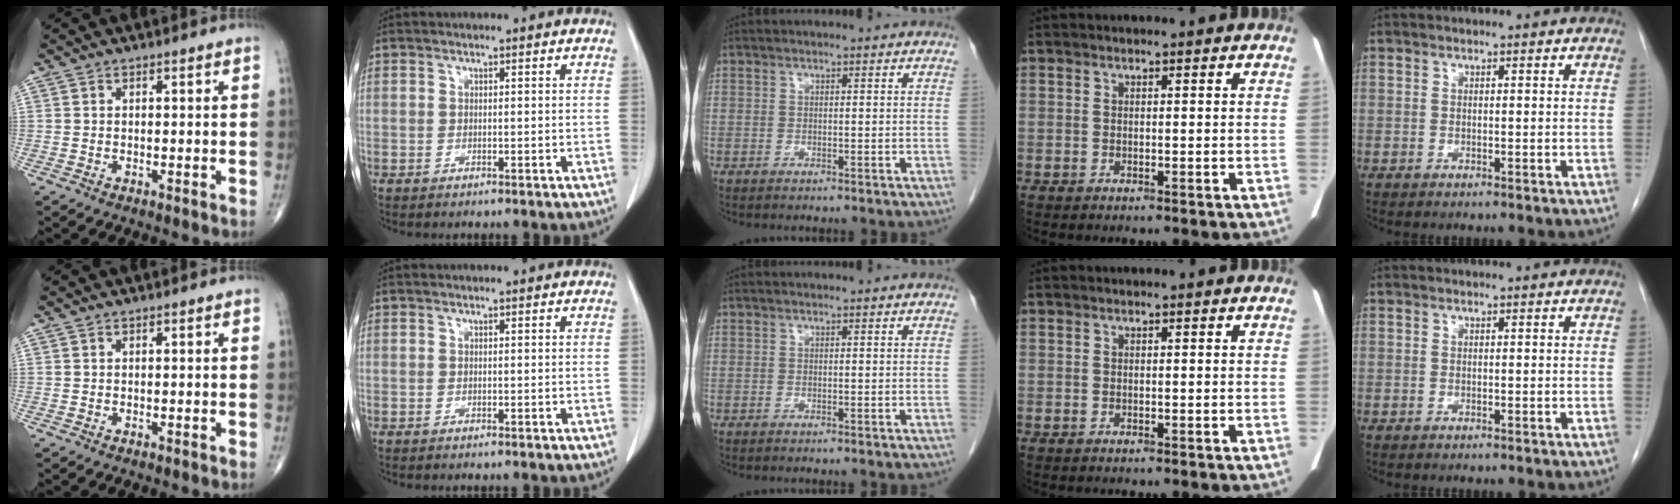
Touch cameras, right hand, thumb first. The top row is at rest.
{}